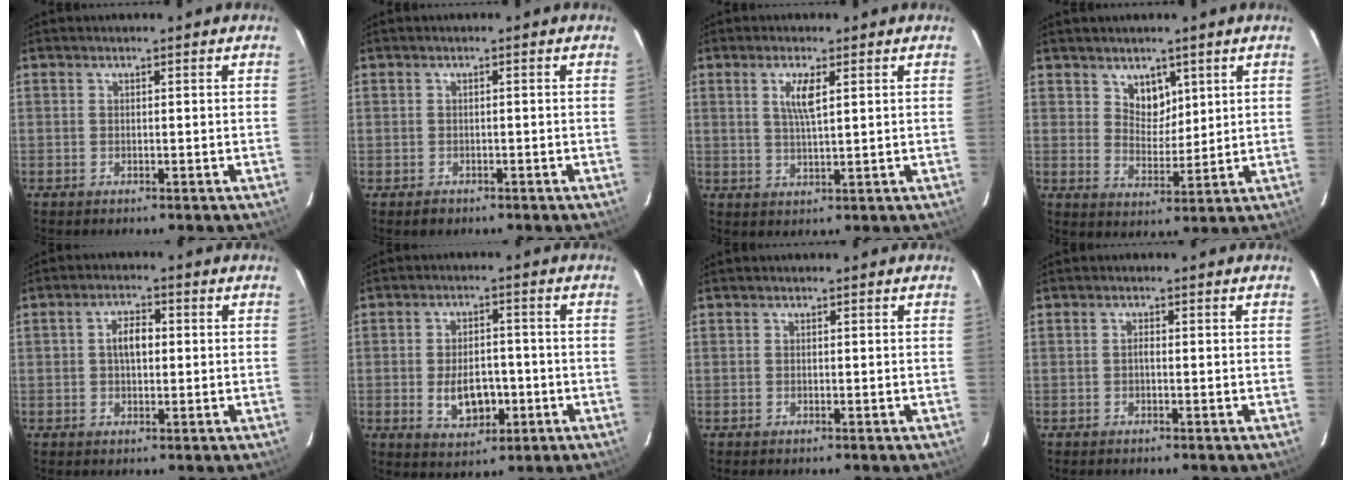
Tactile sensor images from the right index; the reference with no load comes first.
{"total": 1.8, "force": [-0.9, 1.5, 0.2], "torque": [-0.004, 0.004, -0.010]}
{"total": 4.1, "force": [1.5, 0.7, 3.7], "torque": [-0.073, -0.001, 0.029]}
{"total": 5.1, "force": [3.1, 3.6, 1.9], "torque": [-0.024, 0.000, 0.059]}
{"total": 4.3, "force": [0.4, 2.5, 3.5], "torque": [-0.060, 0.012, 0.008]}
{"total": 8.0, "force": [-2.0, 5.0, 5.9], "torque": [-0.111, -0.001, -0.021]}
{"total": 0.0}
{"total": 0.7, "force": [-0.2, 0.3, 0.6], "torque": [-0.011, 0.005, -0.005]}